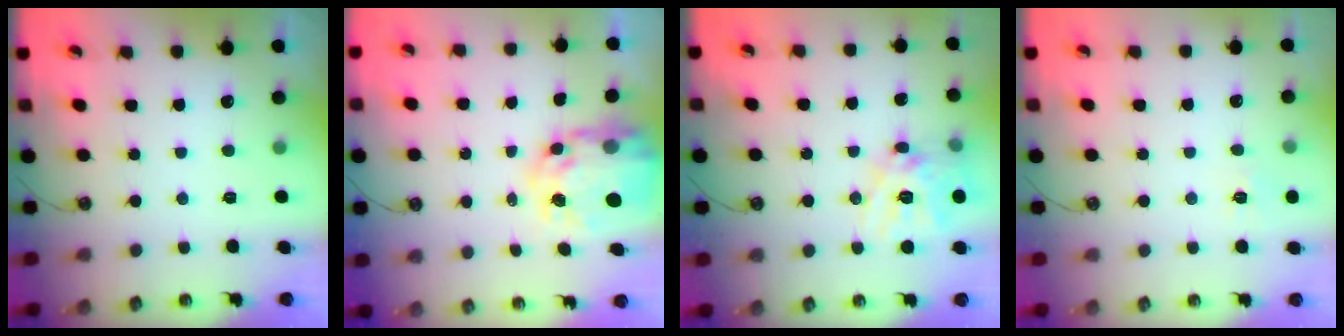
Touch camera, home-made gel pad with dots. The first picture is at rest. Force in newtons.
{"total": 12.5, "press": 12.4, "slide": 0.9}
{"total": 16.5, "press": 16.4, "slide": 2.2}
{"total": 6.2, "press": 6.2, "slide": 0.7}